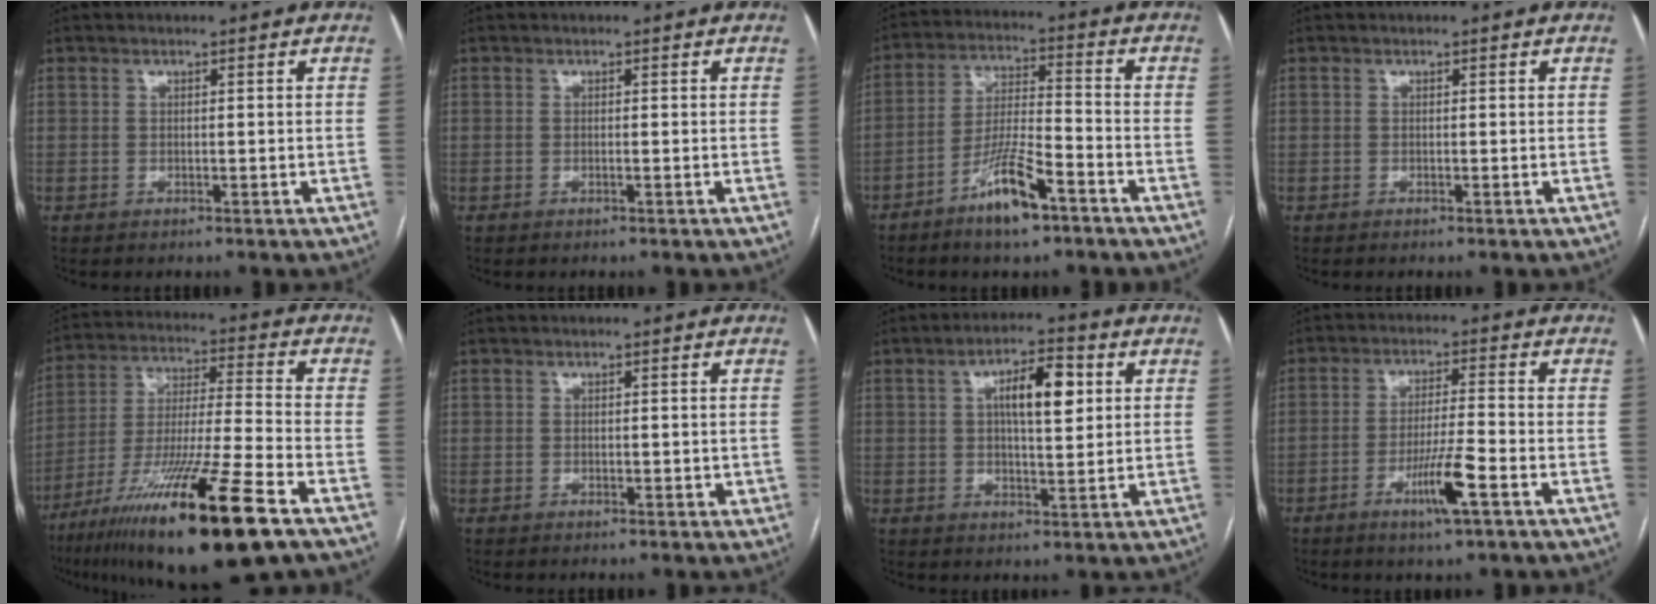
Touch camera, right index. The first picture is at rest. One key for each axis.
{"total": 0.0}
{"total": 9.5, "fx": -6.0, "fy": 1.5, "fz": 7.3, "tx": -0.143, "ty": -0.005, "tz": -0.110}
{"total": 0.0}
{"total": 21.8, "fx": -12.7, "fy": 0.5, "fz": 17.7, "tx": -0.312, "ty": -0.048, "tz": -0.224}
{"total": 1.2, "fx": 0.0, "fy": 0.9, "fz": 0.9, "tx": -0.011, "ty": 0.005, "tz": 0.003}
{"total": 8.2, "fx": 2.2, "fy": 2.5, "fz": 7.4, "tx": -0.123, "ty": 0.015, "tz": 0.035}
{"total": 7.2, "fx": -3.4, "fy": -0.2, "fz": 6.3, "tx": -0.117, "ty": -0.011, "tz": -0.061}